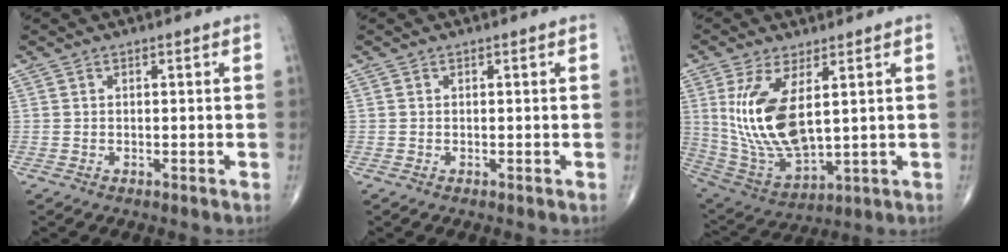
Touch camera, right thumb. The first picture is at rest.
{"total": 0.0}
{"total": 15.8, "force": [3.4, 7.0, 13.7], "torque": [-0.274, -0.025, 0.089]}